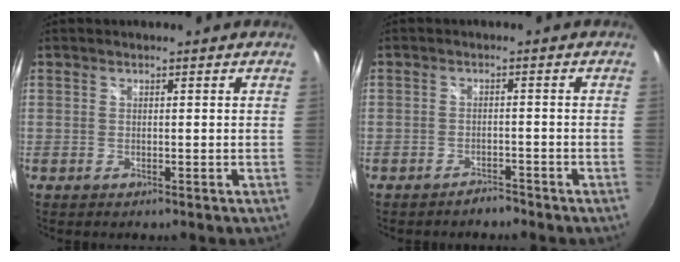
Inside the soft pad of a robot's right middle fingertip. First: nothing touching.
{"total": 2.2, "force": [-2.1, 0.7, 0.1], "torque": [-0.007, 0.006, -0.031]}